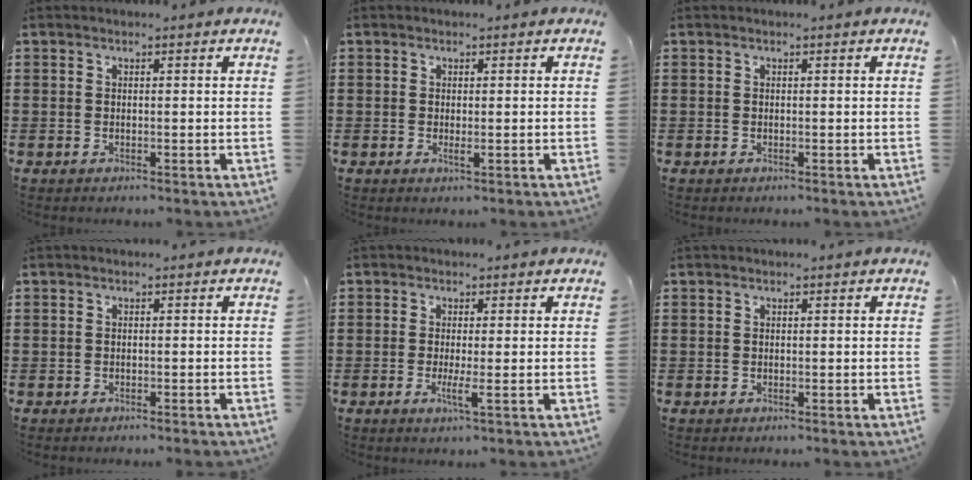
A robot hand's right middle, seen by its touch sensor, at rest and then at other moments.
{"total": 0.8, "force": [0.0, 0.3, 0.8], "torque": [-0.014, 0.001, 0.001]}
{"total": 0.0}
{"total": 0.6, "force": [-0.6, 0.0, 0.0], "torque": [0.000, 0.001, -0.012]}
{"total": 2.1, "force": [-0.5, 0.1, 2.0], "torque": [-0.038, -0.006, -0.009]}
{"total": 0.0}